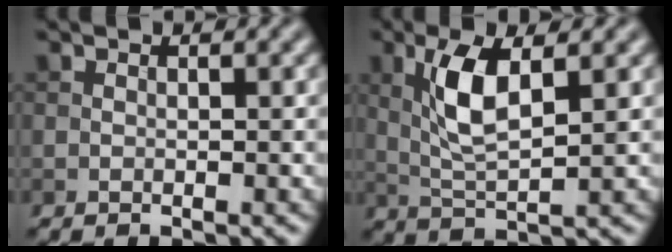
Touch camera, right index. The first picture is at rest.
{"total": 5.1, "force": [1.3, 1.6, 4.7], "torque": [-0.102, 0.004, 0.028]}